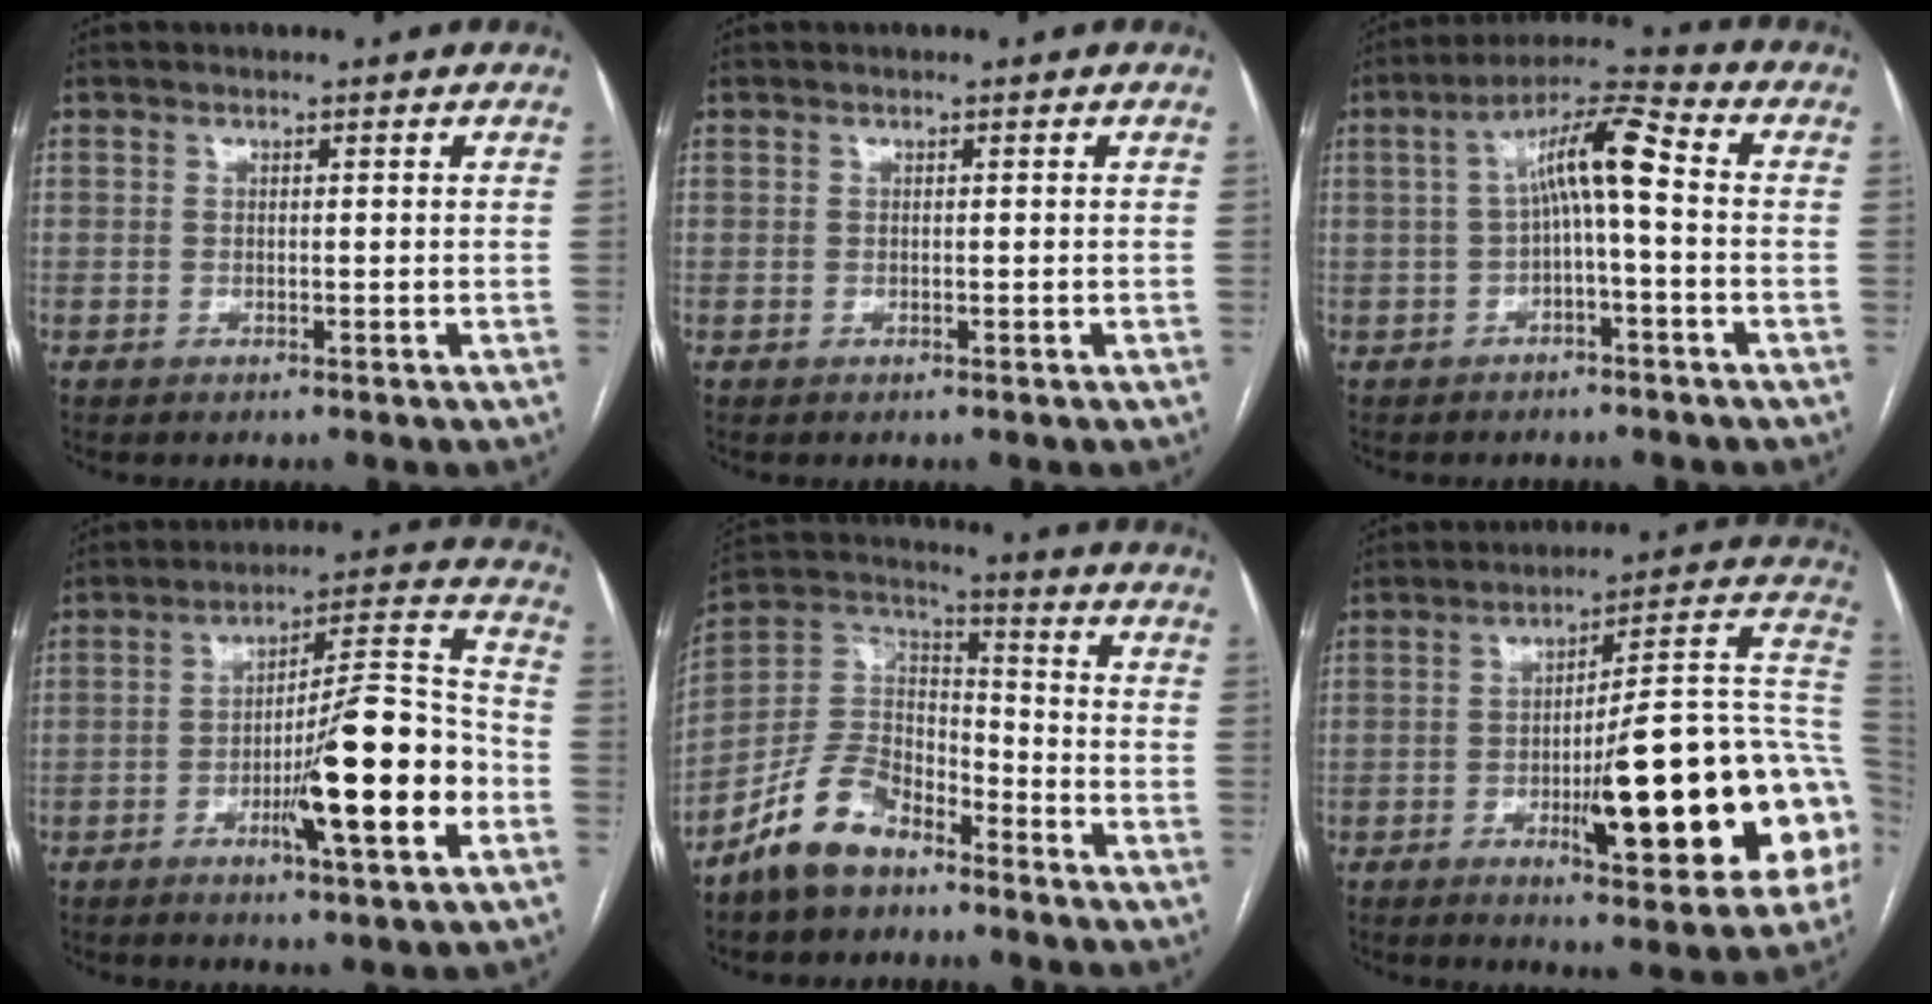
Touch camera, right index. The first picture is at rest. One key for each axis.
{"total": 0.0}
{"total": 8.5, "fx": 0.1, "fy": 1.1, "fz": 8.5, "tx": -0.149, "ty": 0.037, "tz": -0.001}
{"total": 16.0, "fx": -5.1, "fy": 1.4, "fz": 15.2, "tx": -0.234, "ty": 0.003, "tz": -0.077}
{"total": 11.6, "fx": -8.3, "fy": 5.8, "fz": 5.8, "tx": -0.127, "ty": 0.023, "tz": -0.164}
{"total": 23.7, "fx": -5.4, "fy": 3.9, "fz": 22.8, "tx": -0.246, "ty": 0.018, "tz": -0.069}